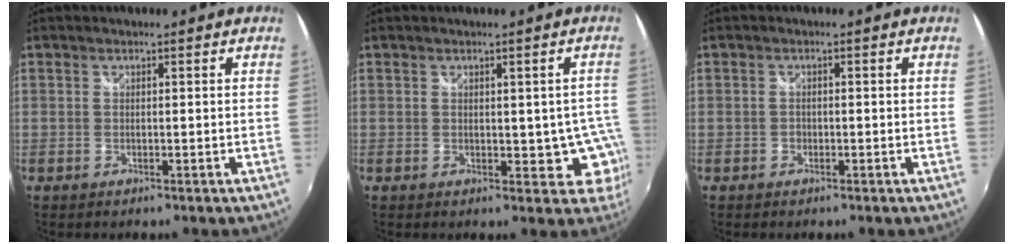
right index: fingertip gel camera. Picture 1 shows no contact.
{"total": 5.1, "force": [-1.1, 3.3, 3.7], "torque": [-0.033, 0.007, -0.005]}
{"total": 0.9, "force": [-0.6, 0.7, 0.2], "torque": [-0.006, 0.002, -0.007]}